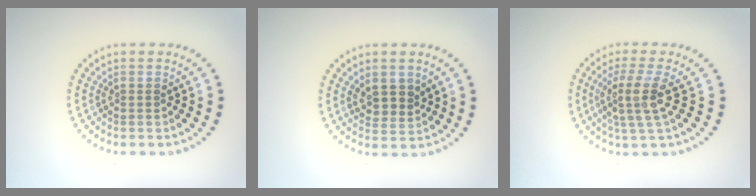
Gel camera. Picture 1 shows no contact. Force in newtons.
{"total": 2.5, "press": 2.3, "slide": 0.9}
{"total": 3.7, "press": 2.8, "slide": 2.5}